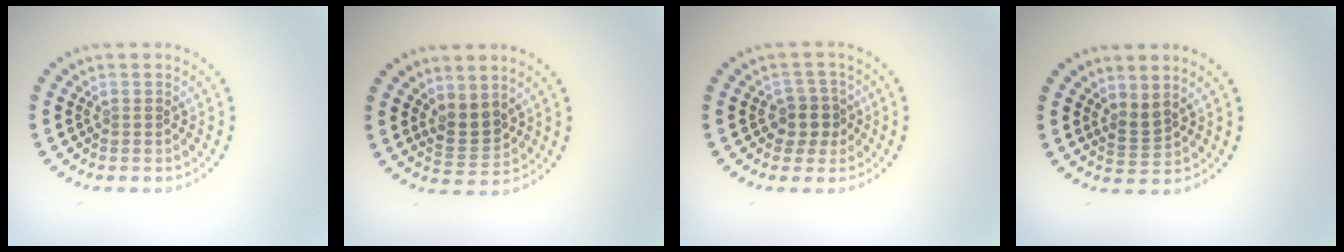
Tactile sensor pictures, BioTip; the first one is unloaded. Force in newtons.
{"total": 2.5, "press": 2.2, "slide": 1.1}
{"total": 2.4, "press": 2.0, "slide": 1.3}
{"total": 1.6, "press": 1.1, "slide": 1.2}